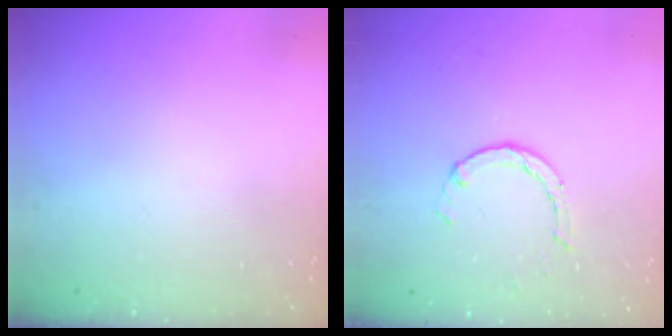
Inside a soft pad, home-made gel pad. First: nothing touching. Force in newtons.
{"total": 1.4, "press": 1.4, "slide": 0.2}